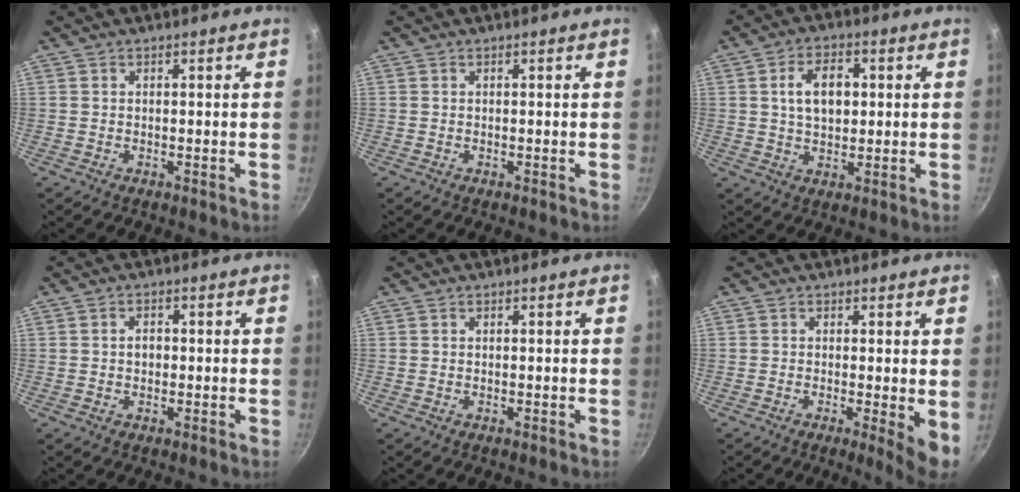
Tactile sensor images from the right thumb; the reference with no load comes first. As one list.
[{"total": 0.0}, {"total": 8.1, "force": [1.4, 5.1, 6.2], "torque": [-0.087, 0.005, 0.022]}, {"total": 2.0, "force": [-0.1, 1.5, 1.3], "torque": [-0.014, 0.006, -0.001]}, {"total": 0.0}, {"total": 5.4, "force": [-0.4, 1.0, 5.3], "torque": [-0.071, -0.016, -0.006]}]